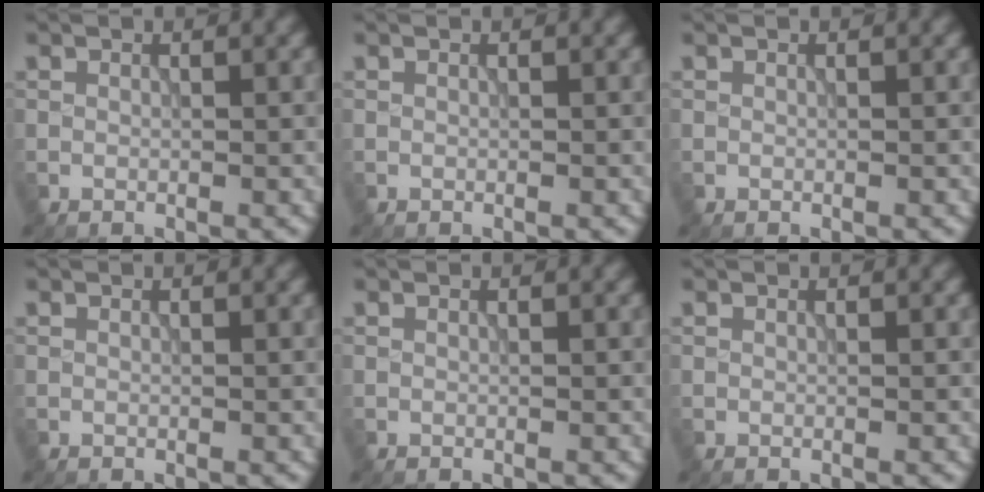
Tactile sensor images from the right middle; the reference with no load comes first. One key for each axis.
{"total": 0.0}
{"total": 0.0}
{"total": 0.0}
{"total": 0.0}
{"total": 0.0}